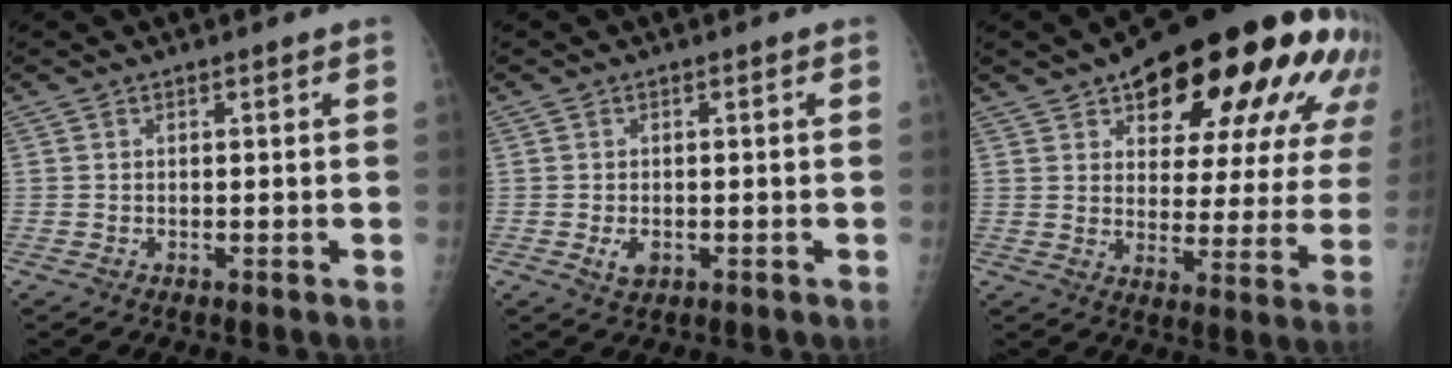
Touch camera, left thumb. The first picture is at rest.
{"total": 2.8, "force": [-0.9, 1.9, 1.9], "torque": [-0.028, 0.000, -0.011]}
{"total": 27.8, "force": [15.0, 11.6, 20.3], "torque": [-0.241, -0.021, 0.202]}